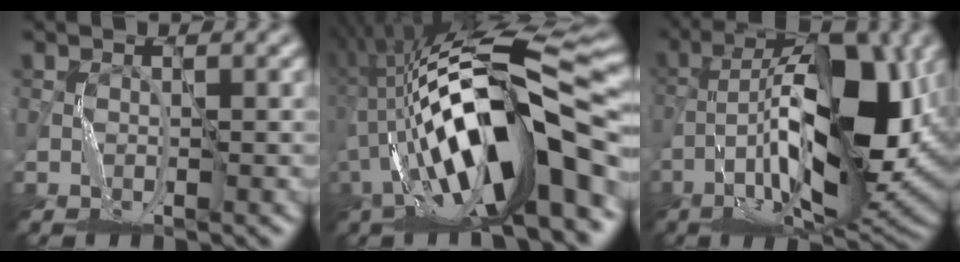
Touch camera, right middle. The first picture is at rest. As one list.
[{"total": 16.4, "force": [-2.5, 5.3, 15.4], "torque": [-0.271, 0.029, -0.044]}, {"total": 15.9, "force": [-2.2, 6.4, 14.4], "torque": [-0.245, 0.019, -0.037]}]